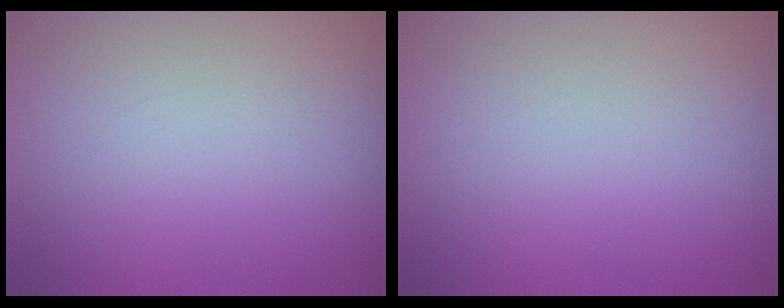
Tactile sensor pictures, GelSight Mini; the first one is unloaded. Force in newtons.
{"total": 0.0}